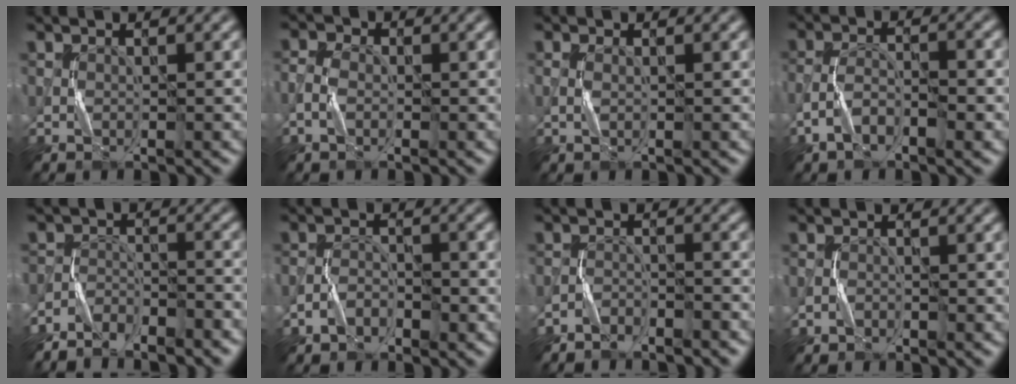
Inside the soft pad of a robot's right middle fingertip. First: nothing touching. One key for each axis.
{"total": 2.1, "fx": -0.8, "fy": 1.4, "fz": 1.4, "tx": -0.032, "ty": 0.002, "tz": -0.021}
{"total": 0.9, "fx": 0.1, "fy": 0.5, "fz": 0.8, "tx": -0.019, "ty": -0.001, "tz": 0.002}
{"total": 4.0, "fx": -2.0, "fy": 1.5, "fz": 3.0, "tx": -0.059, "ty": 0.007, "tz": -0.043}
{"total": 5.1, "fx": -4.6, "fy": 1.8, "fz": 1.1, "tx": -0.018, "ty": -0.003, "tz": -0.092}
{"total": 2.3, "fx": -1.5, "fy": 1.3, "fz": 1.2, "tx": -0.018, "ty": 0.010, "tz": -0.031}
{"total": 2.6, "fx": -2.5, "fy": 0.7, "fz": 0.3, "tx": -0.003, "ty": 0.004, "tz": -0.054}
{"total": 0.8, "fx": -0.7, "fy": 0.3, "fz": 0.1, "tx": -0.001, "ty": 0.005, "tz": -0.015}